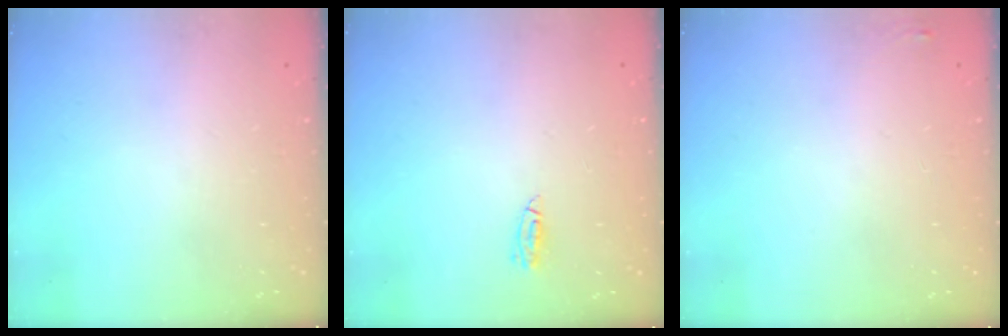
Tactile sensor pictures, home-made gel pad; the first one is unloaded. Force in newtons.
{"total": 7.0, "press": 3.8, "slide": 5.9}
{"total": 8.1, "press": 2.7, "slide": 7.7}